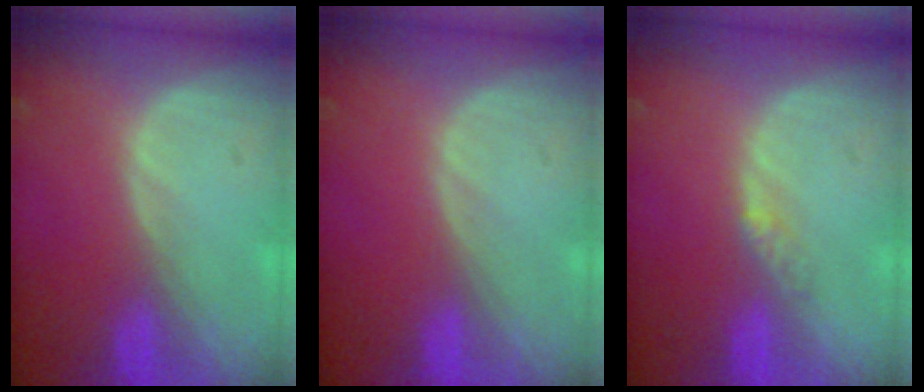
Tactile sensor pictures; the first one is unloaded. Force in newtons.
{"total": 0.0}
{"total": 1.8, "press": 1.6, "slide": 1.0}